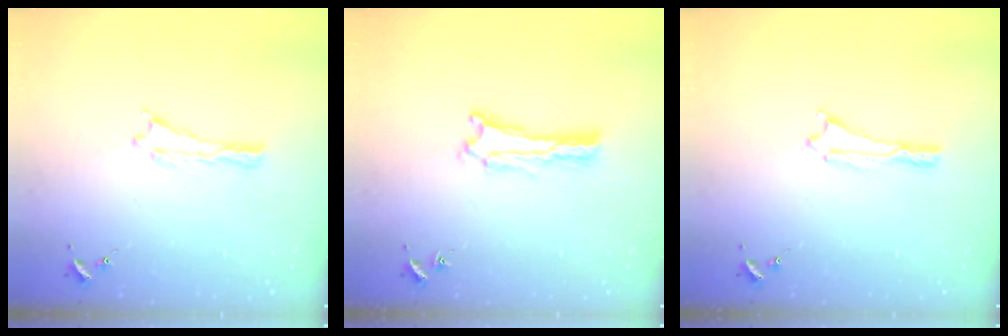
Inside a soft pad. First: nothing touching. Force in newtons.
{"total": 0.6, "press": 0.5, "slide": 0.2}
{"total": 0.0}